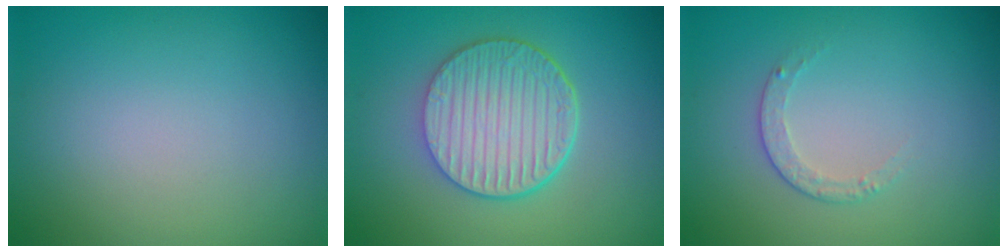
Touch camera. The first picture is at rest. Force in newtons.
{"total": 6.3, "press": 4.6, "slide": 4.3}
{"total": 1.2, "press": 0.9, "slide": 0.9}